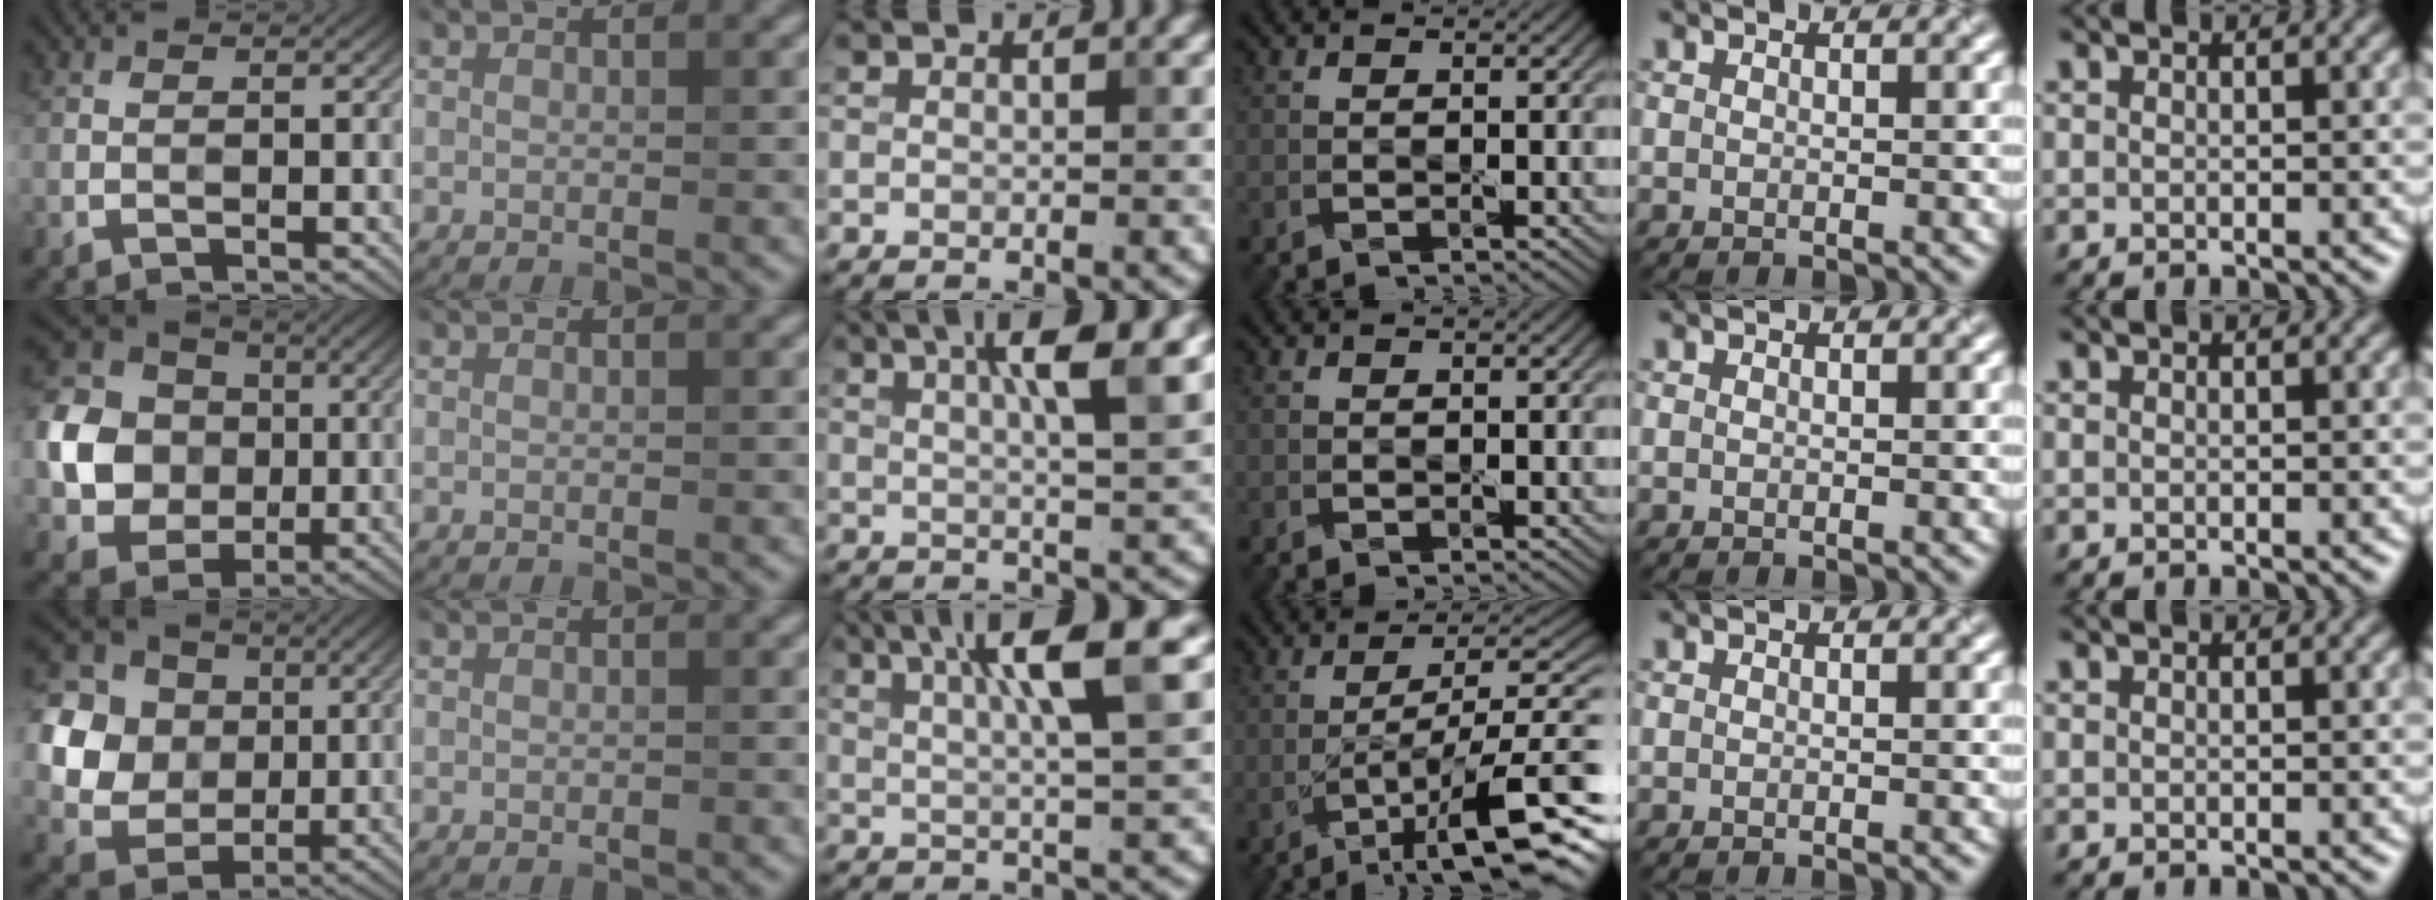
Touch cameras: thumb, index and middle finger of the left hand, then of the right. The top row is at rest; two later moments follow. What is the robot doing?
{"motion": "peel", "object": "lint roller sheet"}